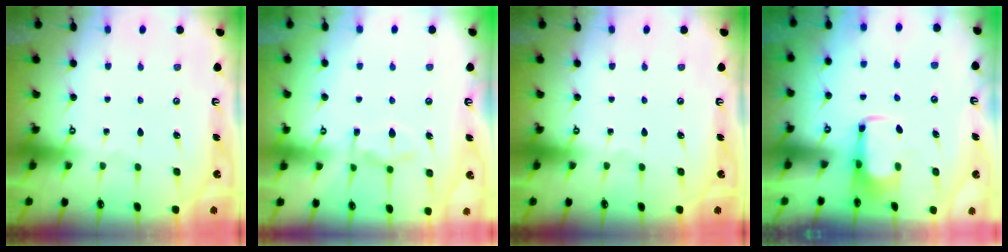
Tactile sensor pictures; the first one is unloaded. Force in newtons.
{"total": 8.3, "press": 8.2, "slide": 1.3}
{"total": 0.0}
{"total": 2.1, "press": 2.1, "slide": 0.4}